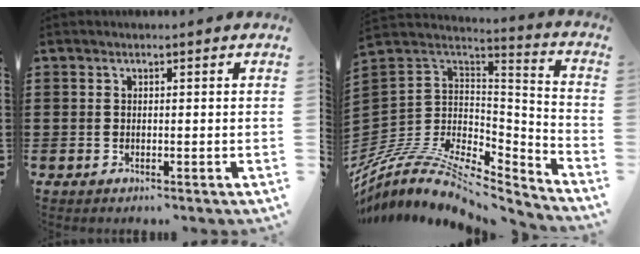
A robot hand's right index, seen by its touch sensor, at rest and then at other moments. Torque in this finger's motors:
{"motor_torque": [-0.08, -0.16, -0.80, -0.21]}